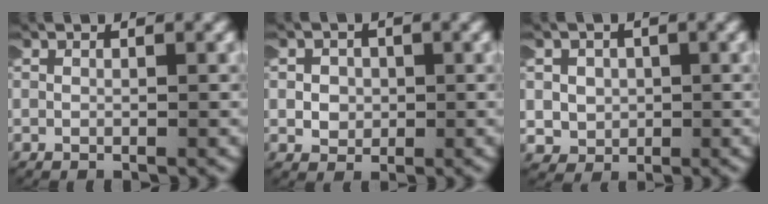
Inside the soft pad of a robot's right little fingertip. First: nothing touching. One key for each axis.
{"total": 2.0, "fx": -0.2, "fy": 1.9, "fz": 0.5, "tx": -0.014, "ty": 0.006, "tz": -0.008}
{"total": 3.9, "fx": -0.3, "fy": 3.8, "fz": 1.0, "tx": -0.044, "ty": -0.008, "tz": -0.004}